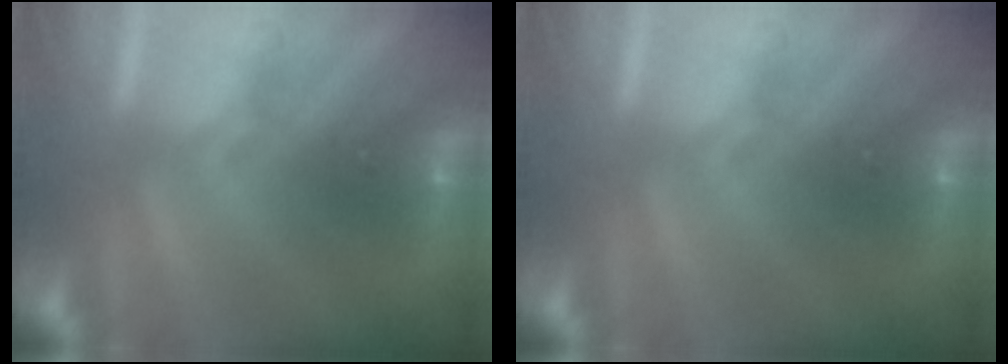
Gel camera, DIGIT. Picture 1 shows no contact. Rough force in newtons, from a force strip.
{"total": 0.0}